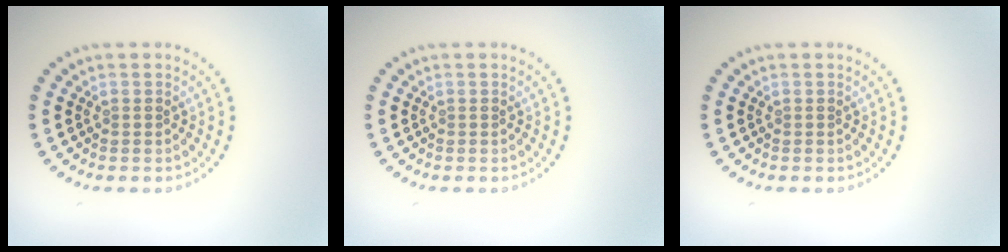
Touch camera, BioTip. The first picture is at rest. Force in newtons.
{"total": 0.0}
{"total": 0.0}